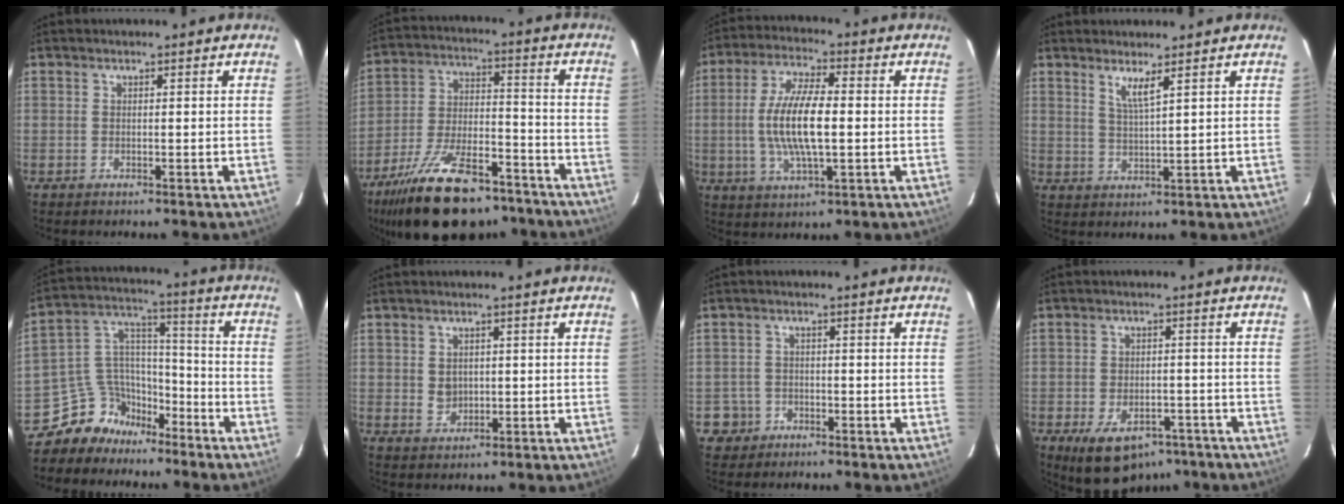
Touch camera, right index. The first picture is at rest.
{"total": 22.8, "force": [-16.7, 9.4, 12.3], "torque": [-0.234, -0.012, -0.253]}
{"total": 11.2, "force": [-0.7, 3.3, 10.7], "torque": [-0.214, 0.000, -0.013]}
{"total": 3.4, "force": [2.3, -0.2, 2.5], "torque": [-0.050, -0.009, 0.042]}
{"total": 11.4, "force": [-8.6, 7.2, 2.1], "torque": [-0.056, 0.066, -0.151]}
{"total": 3.1, "force": [0.3, 2.7, 1.3], "torque": [-0.022, 0.003, 0.010]}
{"total": 4.2, "force": [-1.8, 3.8, -0.1], "torque": [-0.009, 0.022, -0.030]}
{"total": 12.3, "force": [-7.7, 7.2, 6.4], "torque": [-0.135, -0.007, -0.102]}